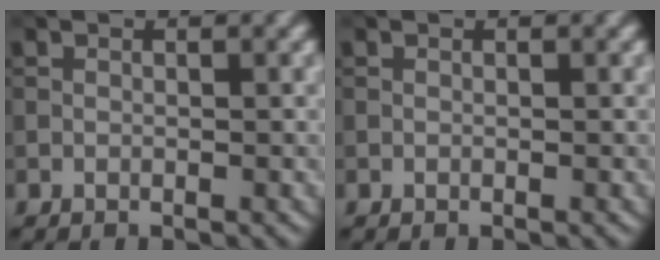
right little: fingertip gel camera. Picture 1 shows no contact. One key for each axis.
{"total": 0.0}